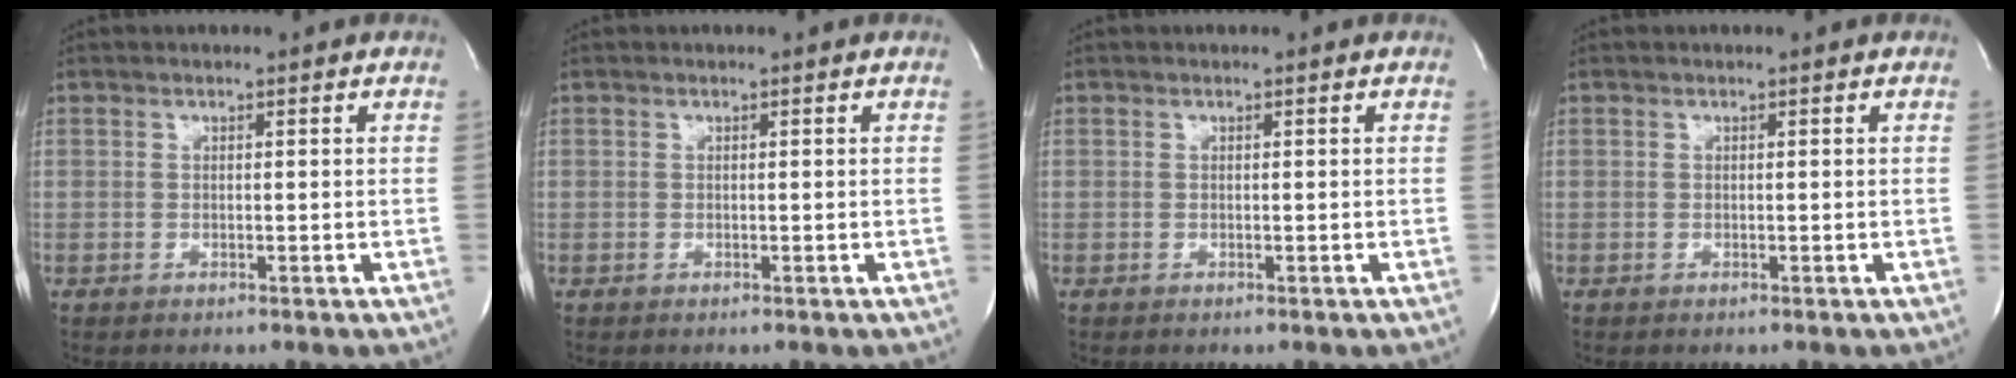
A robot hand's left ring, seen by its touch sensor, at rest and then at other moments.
{"total": 0.0}
{"total": 0.0}
{"total": 0.0}